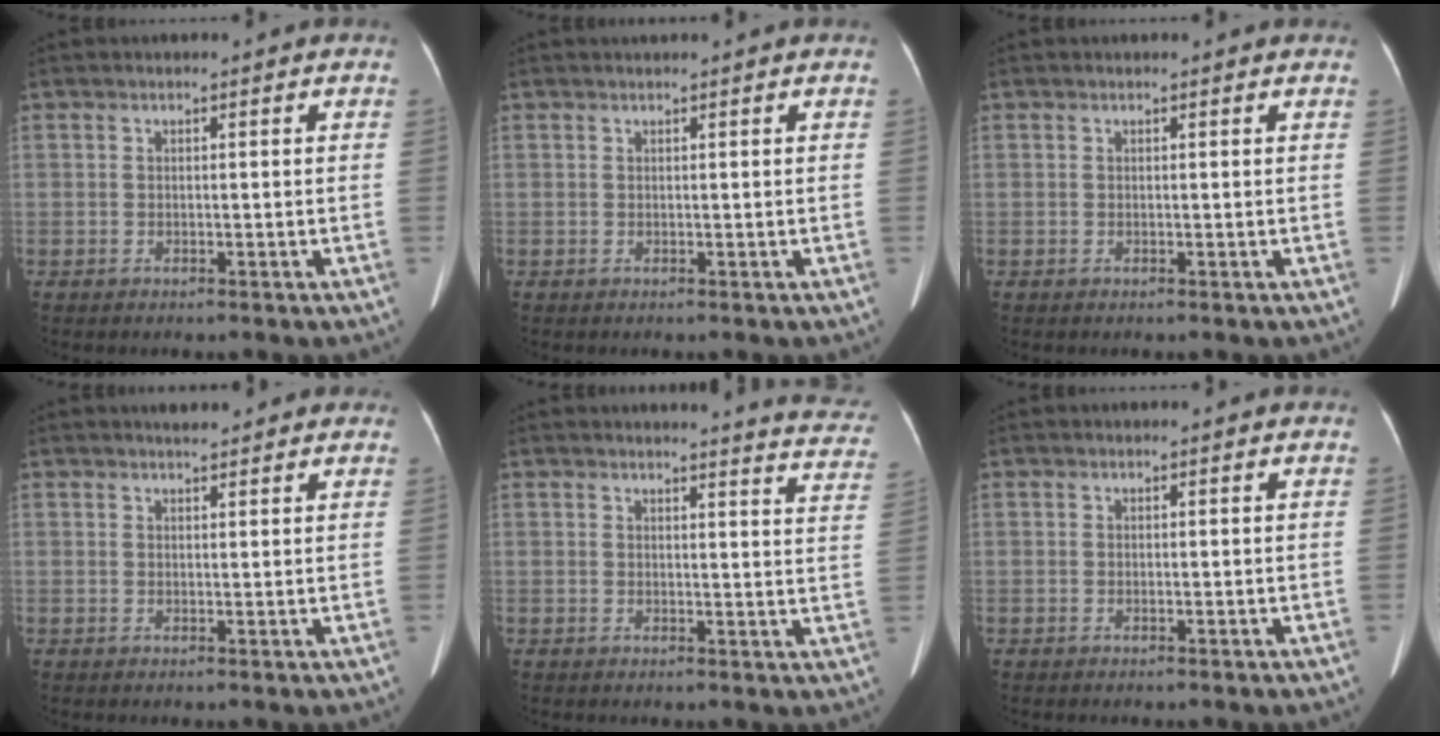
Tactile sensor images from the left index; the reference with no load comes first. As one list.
[{"total": 0.9, "force": [0.8, -0.2, 0.4], "torque": [-0.008, 0.011, 0.019]}, {"total": 1.7, "force": [1.6, 0.3, 0.4], "torque": [-0.014, 0.009, 0.012]}, {"total": 3.7, "force": [3.2, 1.1, 1.5], "torque": [-0.016, 0.015, 0.039]}, {"total": 10.7, "force": [10.6, 0.3, 1.7], "torque": [0.002, -0.082, 0.082]}, {"total": 0.0}]